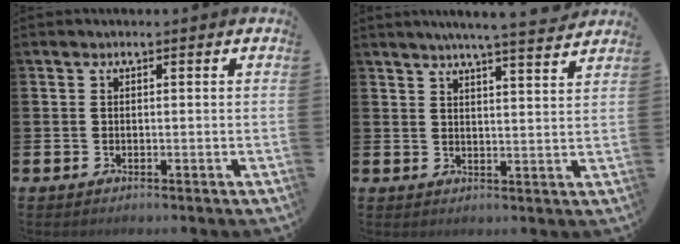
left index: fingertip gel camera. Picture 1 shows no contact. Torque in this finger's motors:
{"motor_torque": [0.94, -1.20, 0.33, 0.04]}